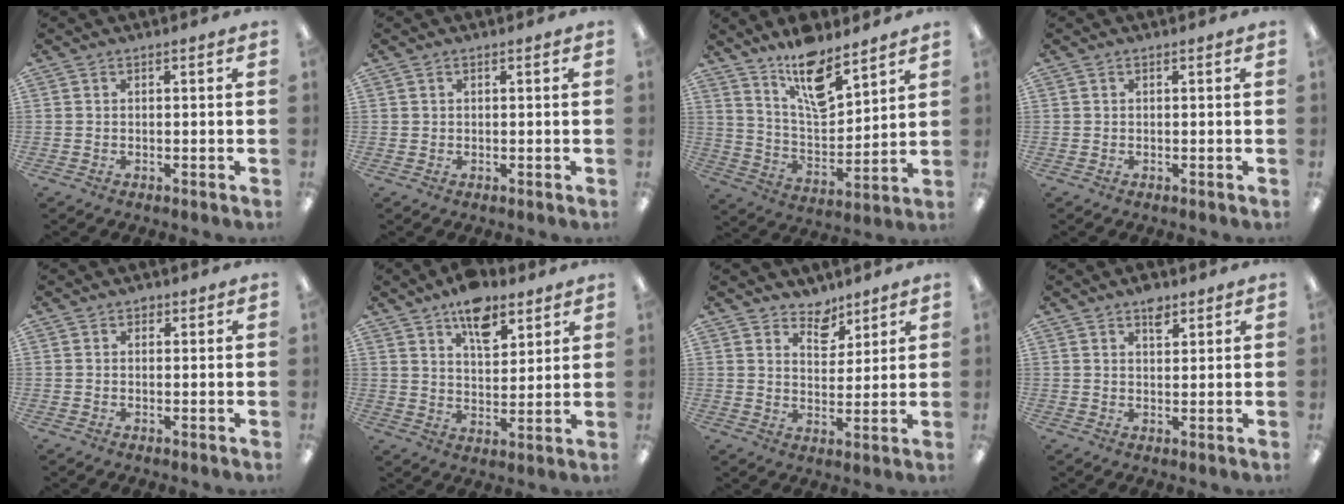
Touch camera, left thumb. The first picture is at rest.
{"total": 0.5, "force": [0.3, 0.4, -0.1], "torque": [0.001, 0.004, 0.004]}
{"total": 14.4, "force": [10.8, 5.1, 8.0], "torque": [-0.138, -0.063, 0.188]}
{"total": 0.0}
{"total": 1.3, "force": [0.7, 1.0, 0.5], "torque": [-0.001, 0.000, 0.010]}
{"total": 11.3, "force": [7.6, 5.7, 6.1], "torque": [-0.083, -0.033, 0.133]}
{"total": 6.1, "force": [5.1, 3.2, 1.0], "torque": [0.000, -0.038, 0.089]}
{"total": 4.4, "force": [3.0, 2.2, 2.2], "torque": [-0.018, -0.015, 0.048]}